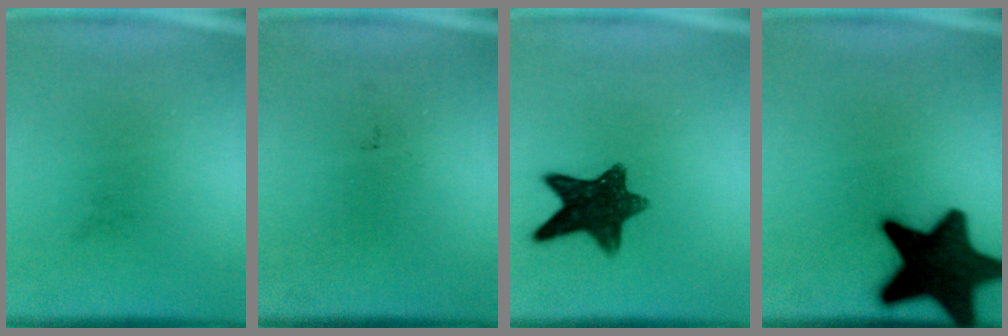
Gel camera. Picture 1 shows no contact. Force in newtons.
{"total": 0.0}
{"total": 10.8}
{"total": 18.0}